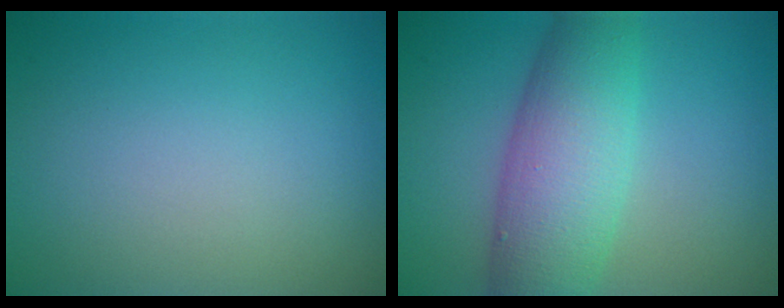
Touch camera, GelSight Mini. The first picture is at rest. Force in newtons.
{"total": 7.9, "press": 7.9, "slide": 0.2}